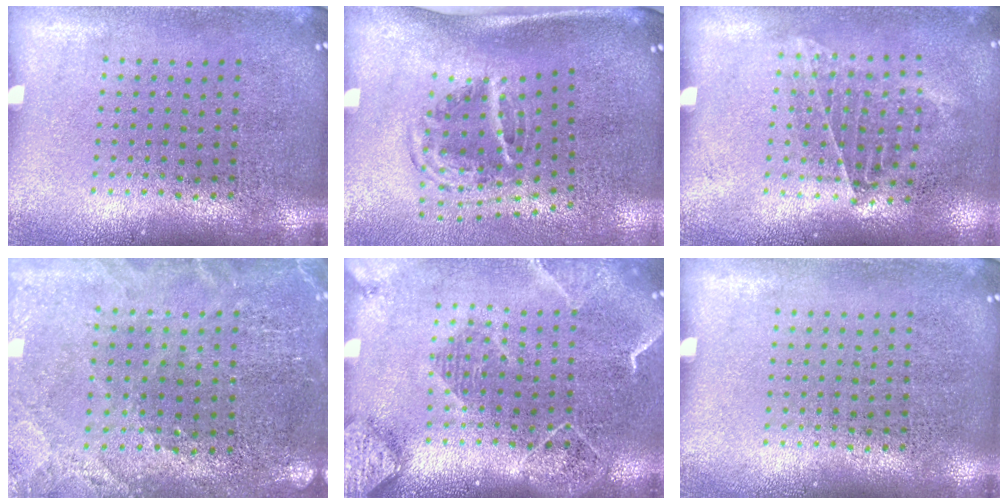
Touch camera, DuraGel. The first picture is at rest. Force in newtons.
{"total": 2.0, "press": 1.2, "slide": 1.6}
{"total": 0.9, "press": 0.8, "slide": 0.4}
{"total": 0.9, "press": 0.8, "slide": 0.2}
{"total": 2.2, "press": 2.0, "slide": 1.1}
{"total": 0.0}